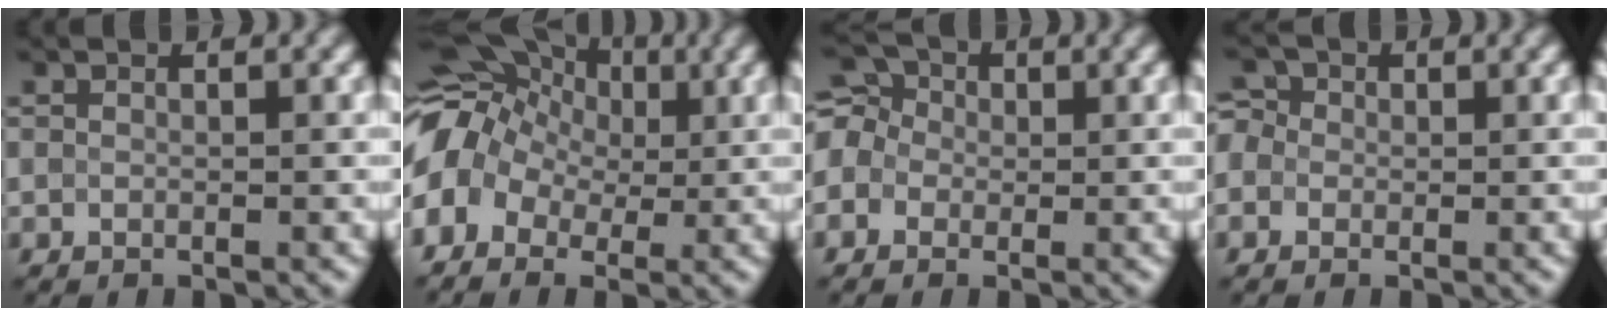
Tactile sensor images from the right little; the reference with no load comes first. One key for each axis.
{"total": 9.8, "fx": 1.1, "fy": 7.8, "fz": 6.0, "tx": -0.108, "ty": 0.023, "tz": -0.002}
{"total": 6.4, "fx": 0.7, "fy": 5.6, "fz": 3.0, "tx": -0.057, "ty": 0.035, "tz": -0.031}
{"total": 4.6, "fx": 0.7, "fy": 4.1, "fz": 1.9, "tx": -0.031, "ty": 0.030, "tz": -0.025}